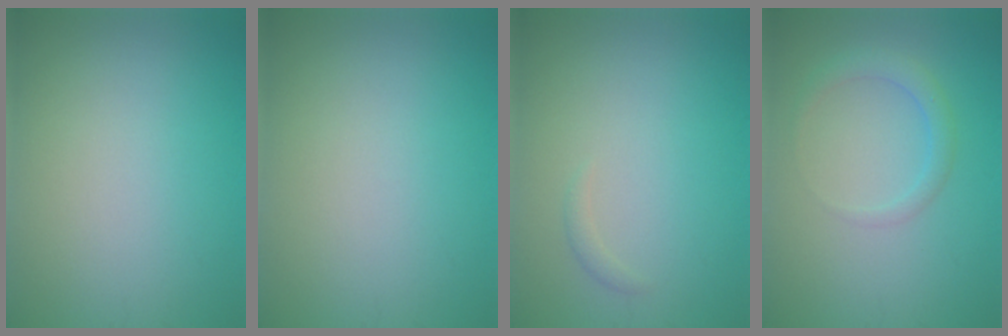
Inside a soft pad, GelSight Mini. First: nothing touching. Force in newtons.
{"total": 0.0}
{"total": 0.7, "press": 0.7, "slide": 0.0}
{"total": 1.9, "press": 1.9, "slide": 0.1}